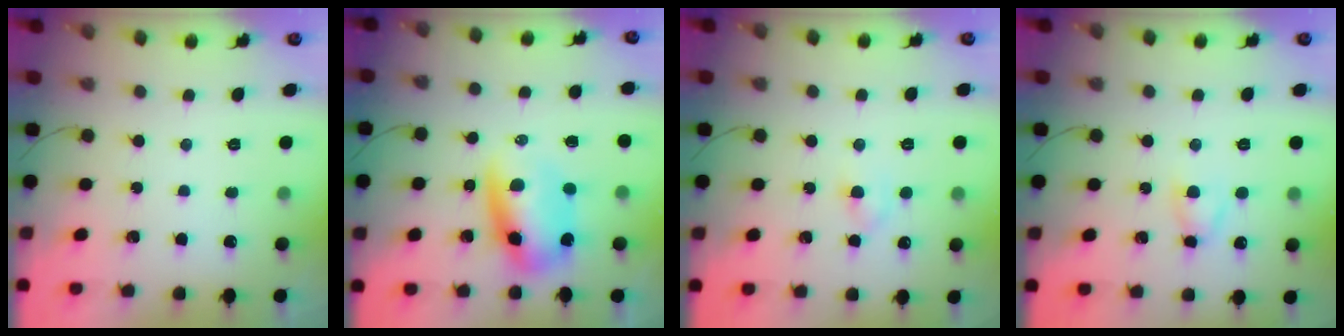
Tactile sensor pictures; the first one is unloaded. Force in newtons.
{"total": 8.0, "press": 7.7, "slide": 2.2}
{"total": 2.8, "press": 2.6, "slide": 1.0}
{"total": 3.7, "press": 3.6, "slide": 0.7}